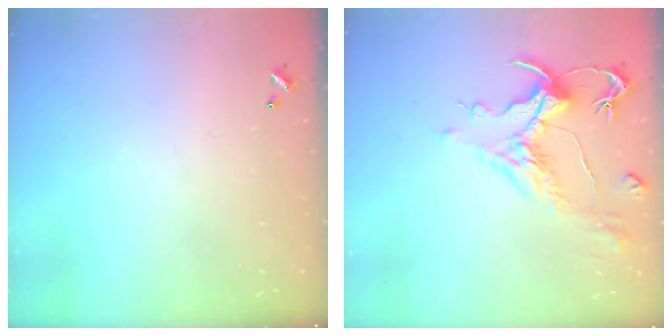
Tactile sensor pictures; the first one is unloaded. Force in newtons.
{"total": 1.5, "press": 0.5, "slide": 1.4}